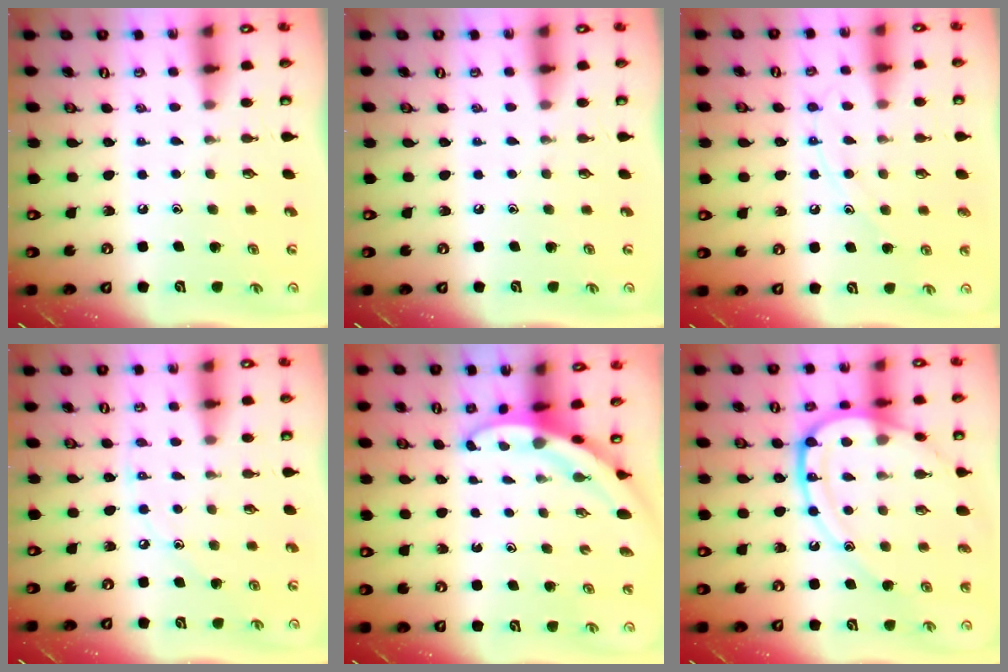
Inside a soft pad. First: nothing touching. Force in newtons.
{"total": 0.0}
{"total": 9.9, "press": 9.9, "slide": 0.8}
{"total": 4.9, "press": 4.9, "slide": 0.2}
{"total": 3.6, "press": 3.6, "slide": 0.1}
{"total": 17.5, "press": 17.4, "slide": 1.7}